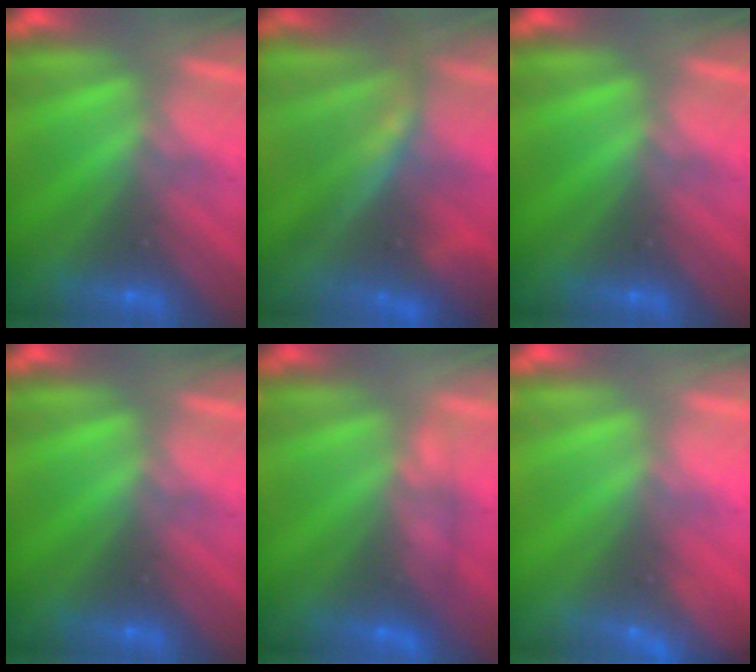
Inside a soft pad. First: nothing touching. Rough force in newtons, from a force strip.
{"total": 7.1}
{"total": 0.0}
{"total": 0.0}
{"total": 4.7}
{"total": 2.9}